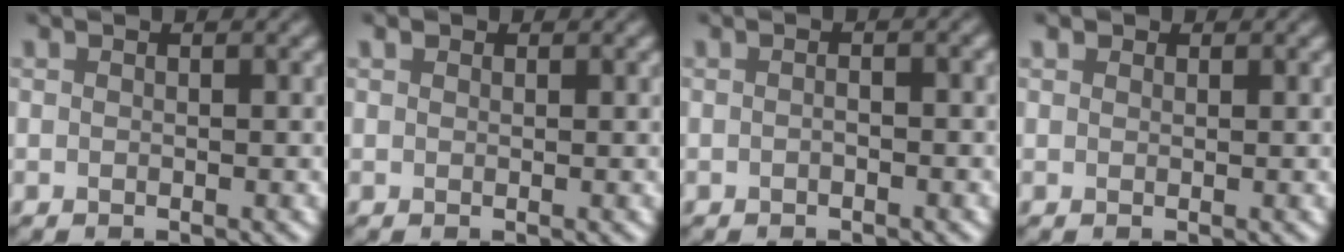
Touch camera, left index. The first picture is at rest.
{"total": 0.5, "force": [0.4, 0.4, 0.1], "torque": [-0.005, -0.001, 0.004]}
{"total": 0.9, "force": [-0.4, 0.2, 0.7], "torque": [-0.018, 0.001, -0.007]}
{"total": 1.0, "force": [0.7, 0.7, 0.3], "torque": [-0.008, -0.005, 0.009]}